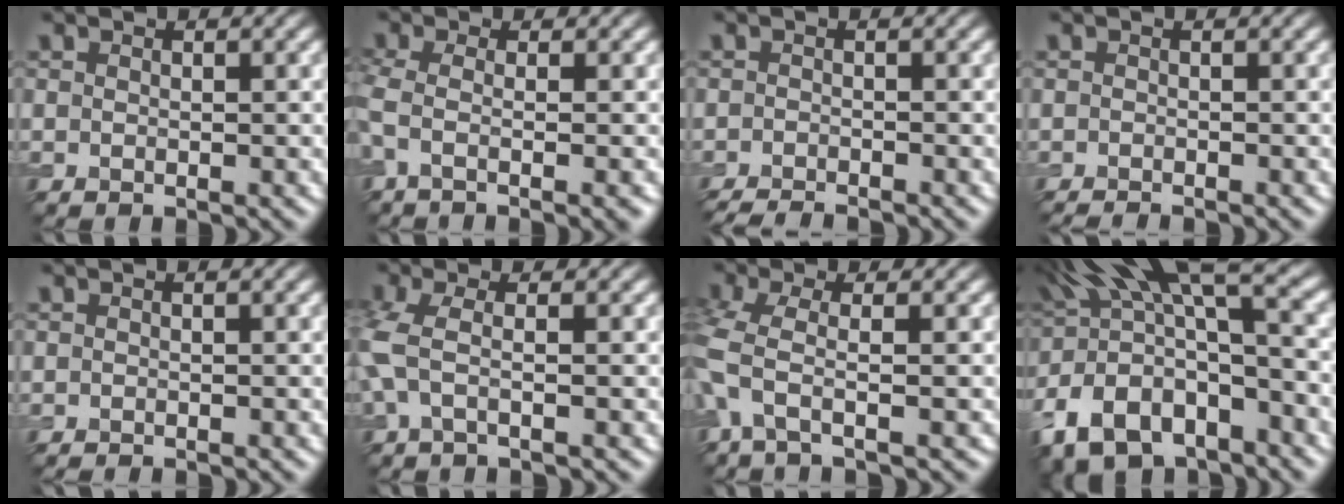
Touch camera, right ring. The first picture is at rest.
{"total": 4.1, "force": [-0.8, 1.4, 3.8], "torque": [-0.066, -0.014, -0.021]}
{"total": 2.9, "force": [-2.7, 0.4, 1.1], "torque": [-0.014, -0.005, -0.050]}
{"total": 1.6, "force": [-1.4, 0.3, 0.7], "torque": [0.001, -0.007, -0.024]}
{"total": 0.9, "force": [-0.5, 0.4, 0.6], "torque": [0.002, -0.004, -0.010]}
{"total": 3.1, "force": [-0.3, 0.8, 3.0], "torque": [-0.078, -0.004, -0.015]}
{"total": 4.0, "force": [-1.1, 1.2, 3.7], "torque": [-0.088, -0.008, -0.032]}
{"total": 13.3, "force": [-2.8, 6.3, 11.3], "torque": [-0.223, 0.013, -0.056]}